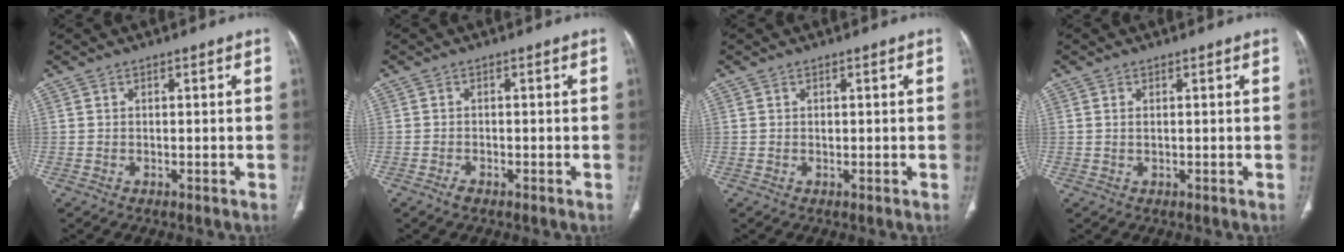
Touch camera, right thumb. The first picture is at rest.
{"total": 1.3, "force": [-0.9, 0.6, 0.7], "torque": [-0.018, 0.002, -0.018]}
{"total": 0.6, "force": [0.2, 0.4, 0.4], "torque": [-0.007, 0.000, 0.004]}
{"total": 0.8, "force": [0.3, 0.3, 0.6], "torque": [-0.017, 0.002, 0.008]}